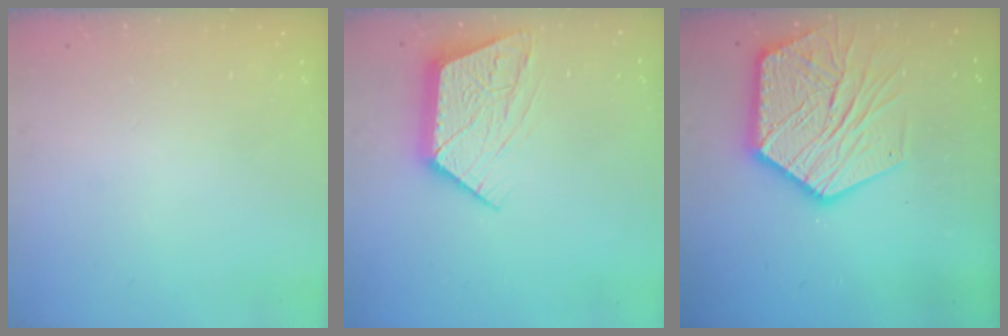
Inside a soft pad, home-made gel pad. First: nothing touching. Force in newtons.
{"total": 12.1, "press": 12.1, "slide": 0.8}
{"total": 20.8, "press": 20.8, "slide": 1.2}